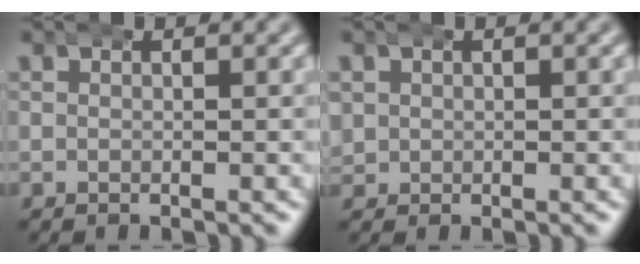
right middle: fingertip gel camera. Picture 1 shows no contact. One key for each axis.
{"total": 2.2, "fx": 0.3, "fy": 2.1, "fz": 0.6, "tx": -0.033, "ty": -0.009, "tz": 0.011}